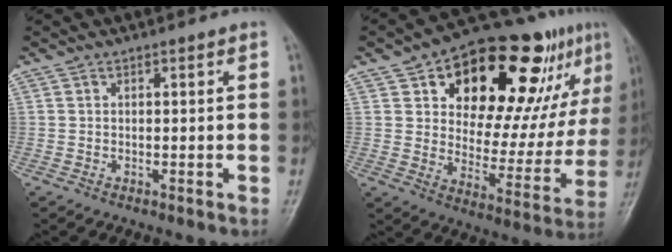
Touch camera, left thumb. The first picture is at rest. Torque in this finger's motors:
{"motor_torque": [0.84, 0.88, 1.51, -1.26, 0.26]}